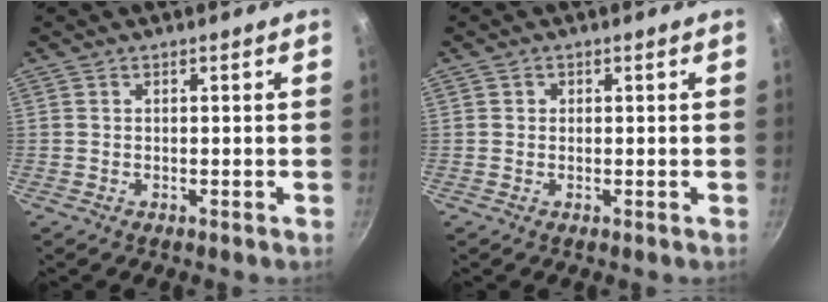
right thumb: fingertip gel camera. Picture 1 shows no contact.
{"total": 0.7, "force": [0.1, 0.7, 0.1], "torque": [0.004, 0.003, 0.000]}